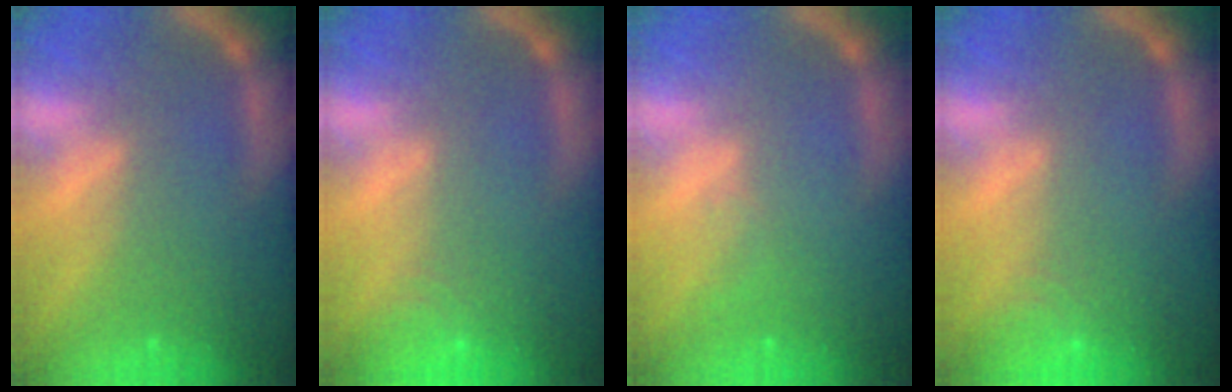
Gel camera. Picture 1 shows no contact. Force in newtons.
{"total": 3.0}
{"total": 1.0}
{"total": 3.0}